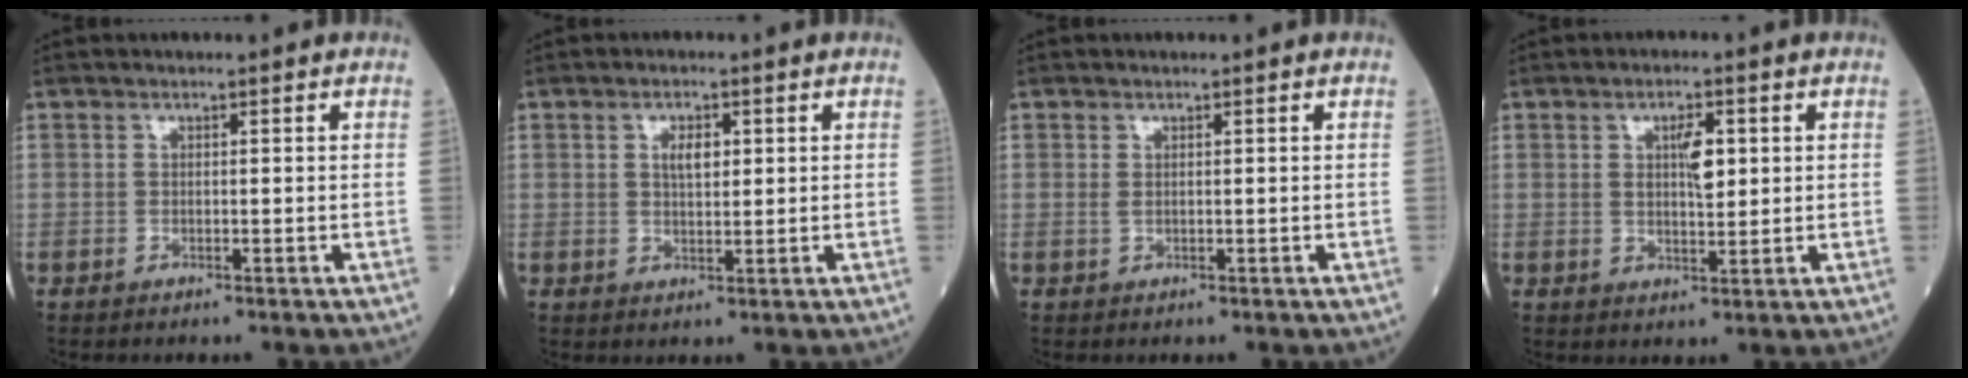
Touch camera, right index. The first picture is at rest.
{"total": 2.9, "force": [0.9, 1.2, 2.5], "torque": [-0.044, 0.001, 0.015]}
{"total": 0.5, "force": [0.2, 0.2, 0.5], "torque": [-0.013, -0.002, 0.004]}
{"total": 4.1, "force": [1.1, 1.3, 3.8], "torque": [-0.064, 0.003, 0.019]}